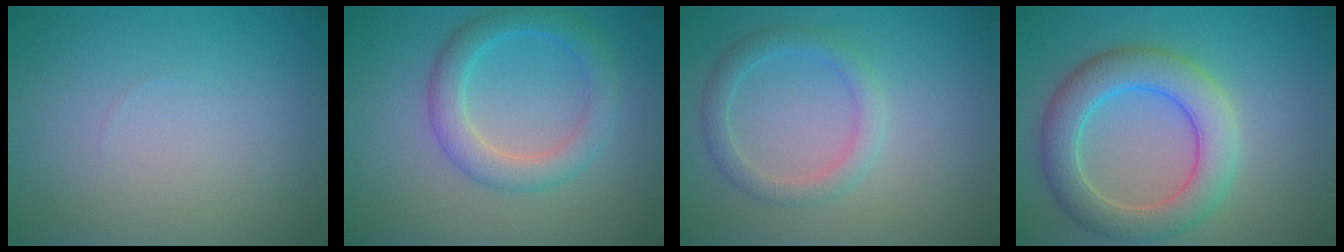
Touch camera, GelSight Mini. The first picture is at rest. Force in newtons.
{"total": 3.8, "press": 3.8, "slide": 0.1}
{"total": 2.4, "press": 2.4, "slide": 0.1}
{"total": 6.1, "press": 6.1, "slide": 0.2}